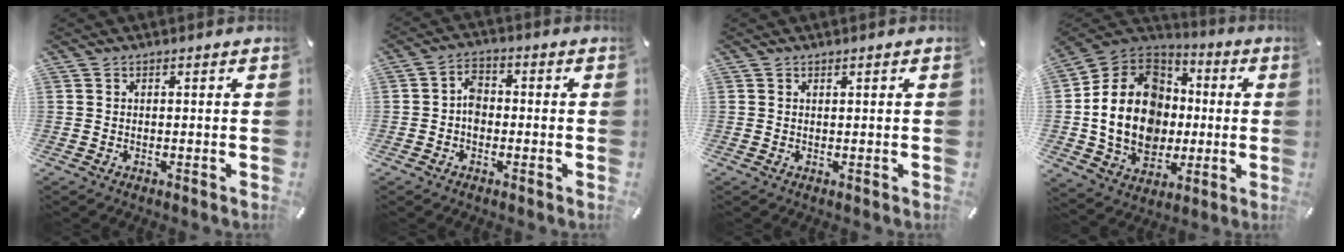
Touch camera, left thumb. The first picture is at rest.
{"total": 4.3, "force": [-0.9, 3.3, 2.6], "torque": [-0.047, 0.013, -0.016]}
{"total": 0.0}
{"total": 19.6, "force": [-1.2, 16.2, 10.8], "torque": [-0.231, 0.004, -0.018]}